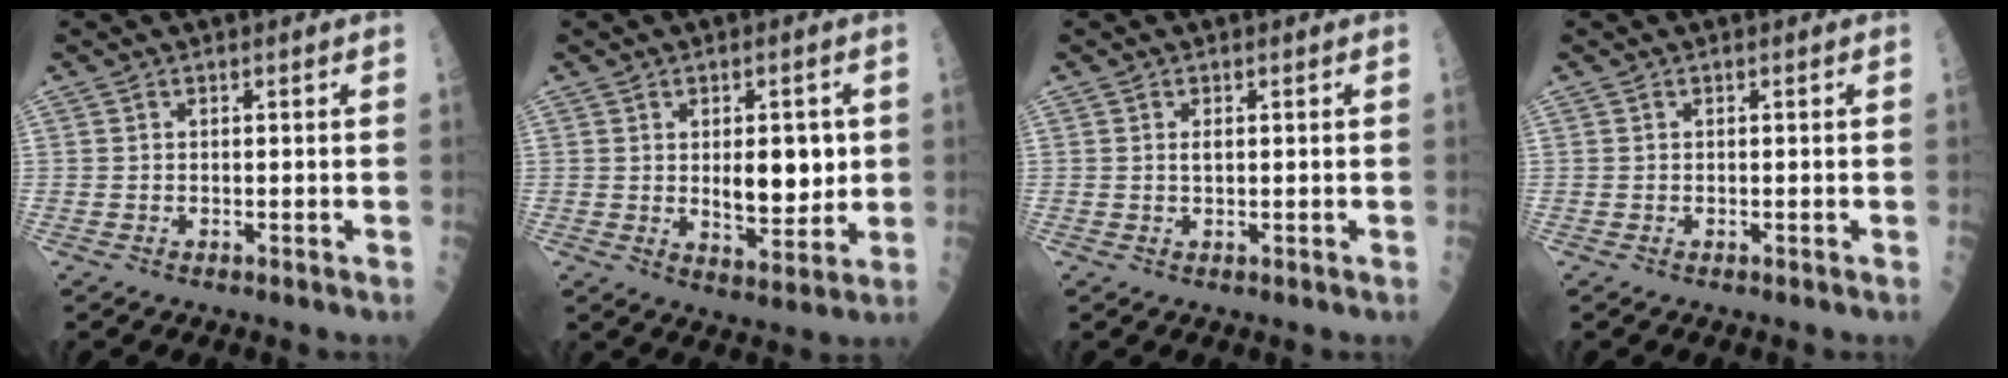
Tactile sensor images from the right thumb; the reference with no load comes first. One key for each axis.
{"total": 9.0, "fx": 0.9, "fy": 4.4, "fz": 7.8, "tx": -0.086, "ty": -0.016, "tz": 0.026}
{"total": 1.1, "fx": 0.3, "fy": 0.4, "fz": 0.9, "tx": -0.016, "ty": -0.001, "tz": 0.005}
{"total": 0.0}